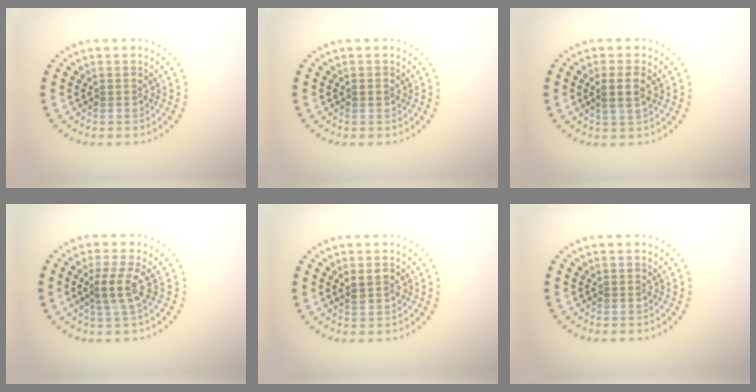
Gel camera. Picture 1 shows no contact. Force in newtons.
{"total": 0.8, "press": 0.8, "slide": 0.1}
{"total": 2.3, "press": 2.1, "slide": 1.0}
{"total": 2.4, "press": 1.9, "slide": 1.6}
{"total": 1.4, "press": 1.4, "slide": 0.3}
{"total": 0.0}